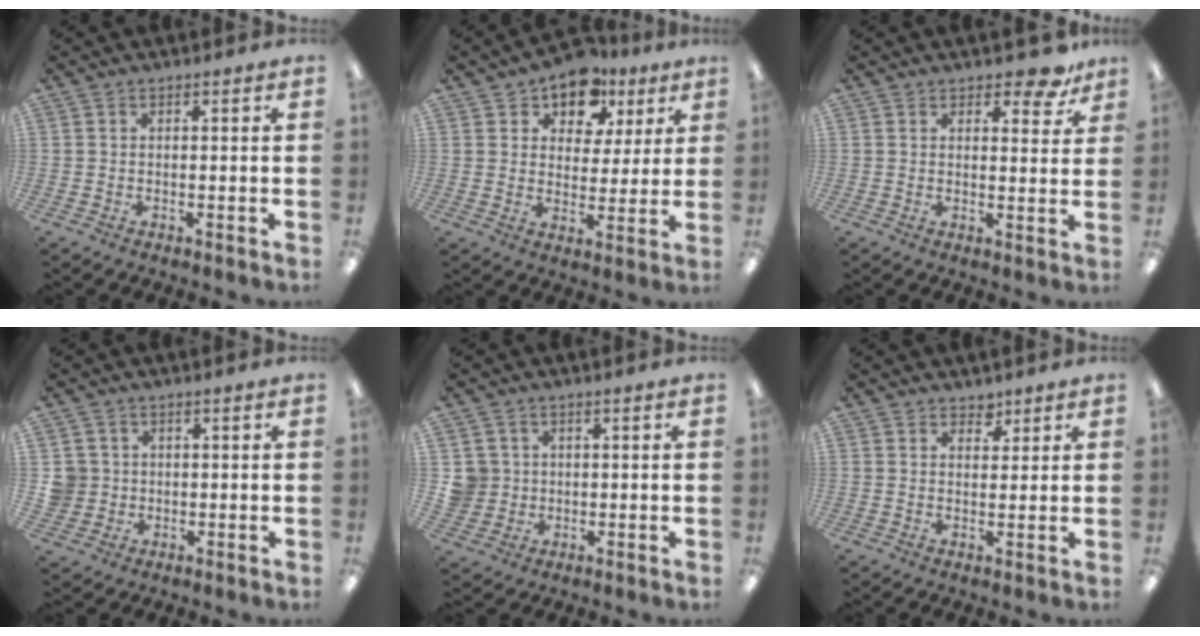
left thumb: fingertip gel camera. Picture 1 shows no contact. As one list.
[{"total": 10.6, "force": [7.4, 6.6, 3.6], "torque": [-0.061, -0.038, 0.135]}, {"total": 6.0, "force": [4.6, 2.5, 3.0], "torque": [-0.021, -0.027, 0.075]}, {"total": 4.6, "force": [0.3, 4.5, 0.6], "torque": [-0.015, 0.010, 0.006]}, {"total": 5.0, "force": [0.7, 4.9, 0.5], "torque": [-0.024, 0.007, 0.013]}, {"total": 3.1, "force": [2.4, 1.8, 0.7], "torque": [0.006, -0.013, 0.040]}]